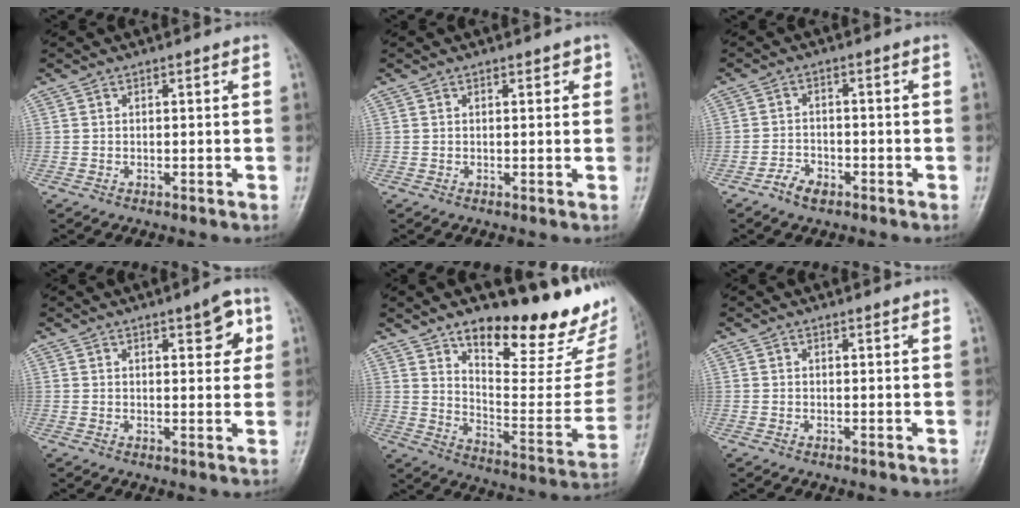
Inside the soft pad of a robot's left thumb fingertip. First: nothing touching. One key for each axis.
{"total": 1.5, "fx": 0.8, "fy": 0.8, "fz": 1.0, "tx": -0.004, "ty": -0.002, "tz": 0.007}
{"total": 3.4, "fx": -2.3, "fy": 1.8, "fz": 1.6, "tx": -0.028, "ty": 0.016, "tz": -0.041}
{"total": 5.9, "fx": 2.5, "fy": 2.3, "fz": 4.8, "tx": -0.042, "ty": -0.007, "tz": 0.028}
{"total": 24.0, "fx": 17.8, "fy": 7.8, "fz": 14.2, "tx": -0.159, "ty": -0.117, "tz": 0.259}
{"total": 0.6, "fx": 0.5, "fy": 0.0, "fz": 0.1, "tx": -0.005, "ty": -0.004, "tz": 0.008}